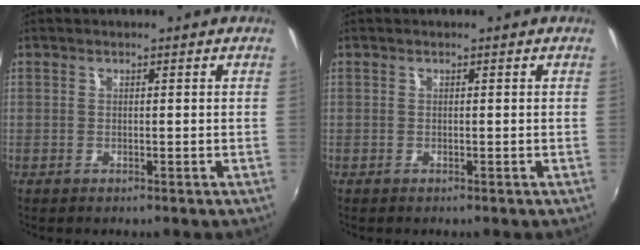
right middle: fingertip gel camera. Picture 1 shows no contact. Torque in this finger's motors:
{"motor_torque": [-0.24, -0.02, -0.03, 0.00]}